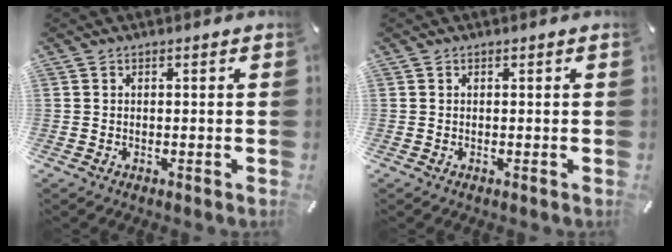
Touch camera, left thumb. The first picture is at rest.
{"total": 0.0}